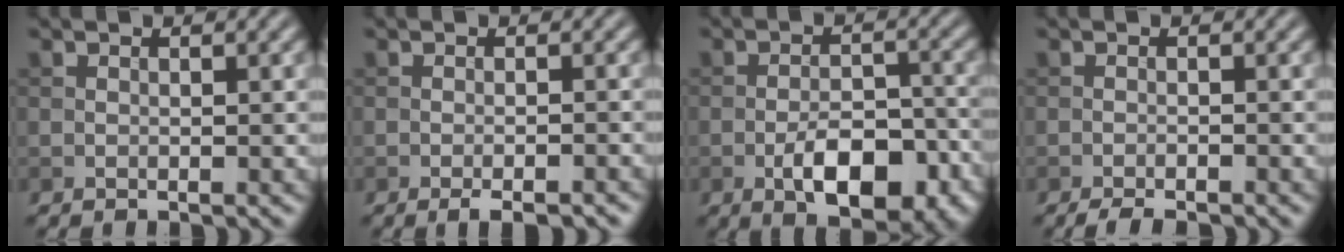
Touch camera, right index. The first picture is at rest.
{"total": 2.6, "force": [-1.7, 0.4, 1.8], "torque": [-0.027, 0.000, -0.027]}
{"total": 7.4, "force": [-3.2, 3.4, 5.8], "torque": [-0.092, 0.000, -0.050]}
{"total": 2.2, "force": [-1.9, 0.3, 1.1], "torque": [-0.017, -0.001, -0.033]}